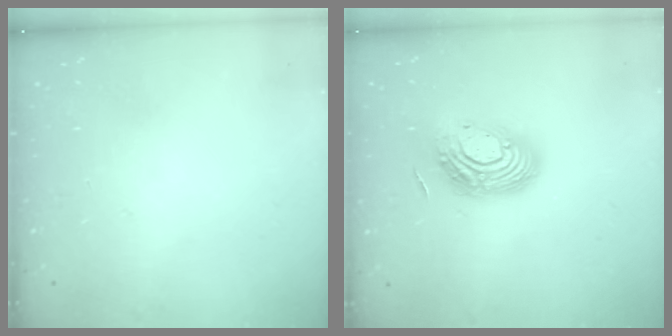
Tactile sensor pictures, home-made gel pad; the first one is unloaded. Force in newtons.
{"total": 13.3, "press": 13.3, "slide": 1.0}